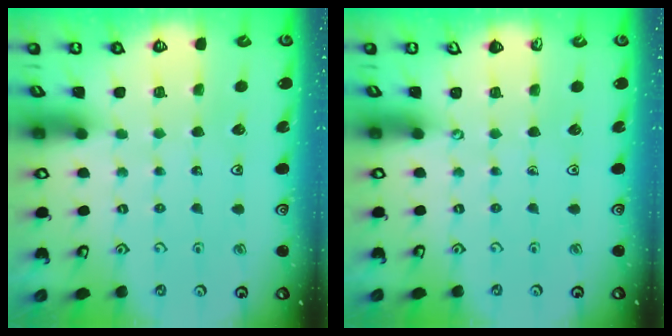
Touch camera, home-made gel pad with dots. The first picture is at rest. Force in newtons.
{"total": 0.0}